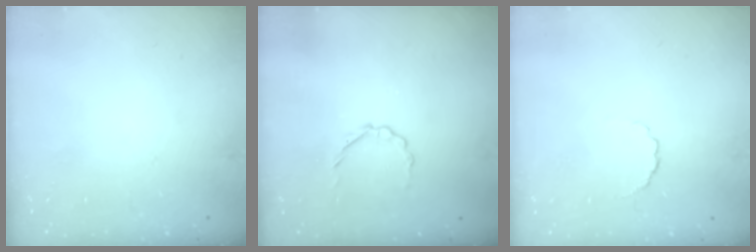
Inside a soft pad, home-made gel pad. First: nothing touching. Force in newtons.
{"total": 2.1, "press": 2.0, "slide": 0.8}
{"total": 2.9, "press": 2.7, "slide": 1.0}